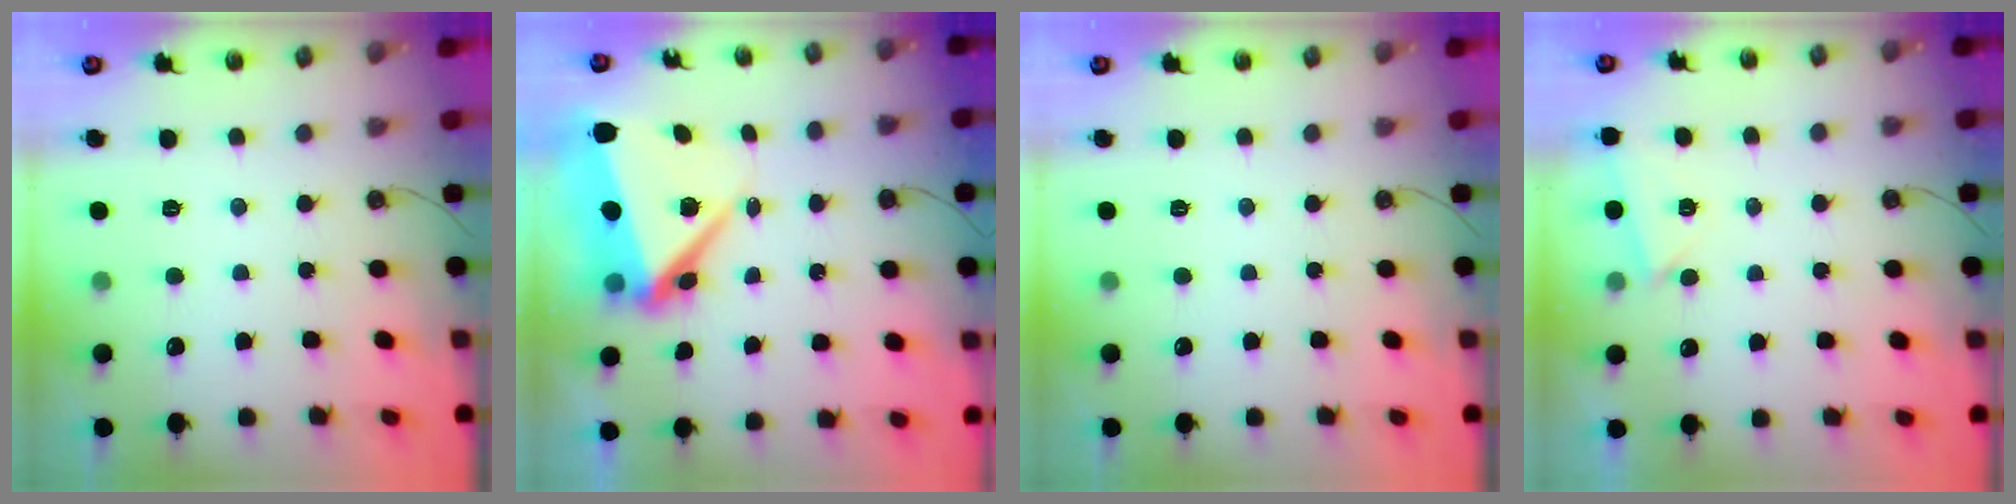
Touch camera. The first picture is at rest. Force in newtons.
{"total": 10.5, "press": 10.3, "slide": 1.9}
{"total": 0.0}
{"total": 2.6, "press": 1.5, "slide": 2.1}